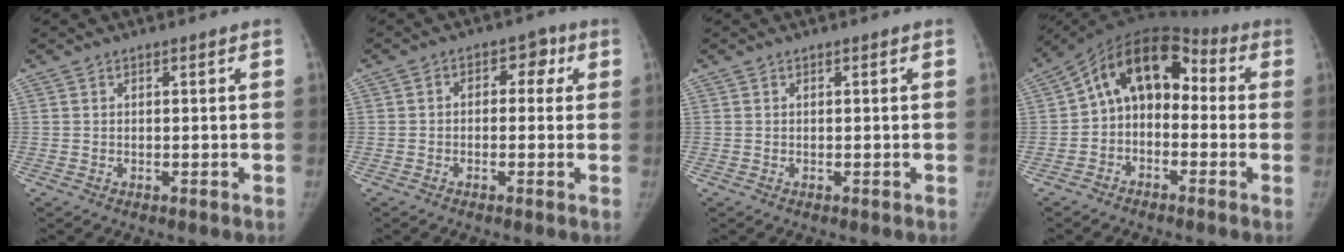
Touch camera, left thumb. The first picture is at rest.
{"total": 4.5, "force": [0.5, 3.4, 2.9], "torque": [-0.003, 0.015, -0.004]}
{"total": 0.0}
{"total": 12.4, "force": [-0.2, 8.8, 8.7], "torque": [-0.105, 0.057, -0.023]}